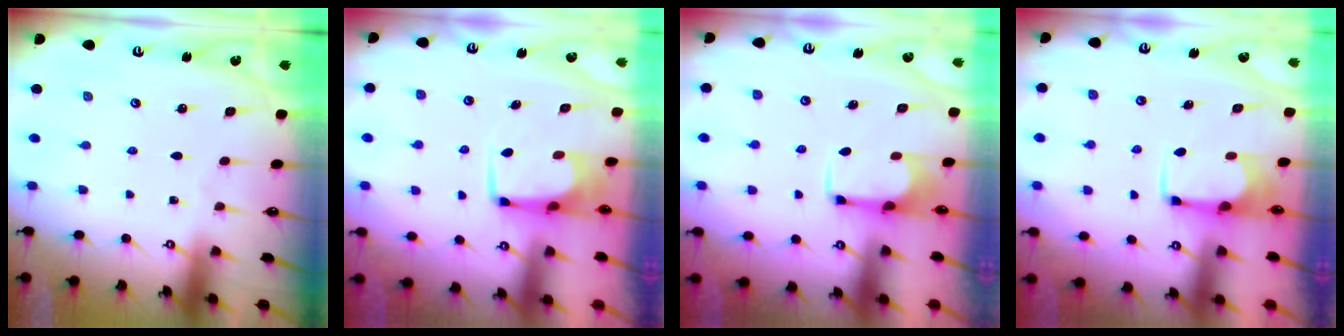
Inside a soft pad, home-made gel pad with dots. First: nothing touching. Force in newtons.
{"total": 5.3, "press": 5.3, "slide": 0.5}
{"total": 2.7, "press": 2.6, "slide": 0.9}
{"total": 1.8, "press": 1.7, "slide": 0.5}